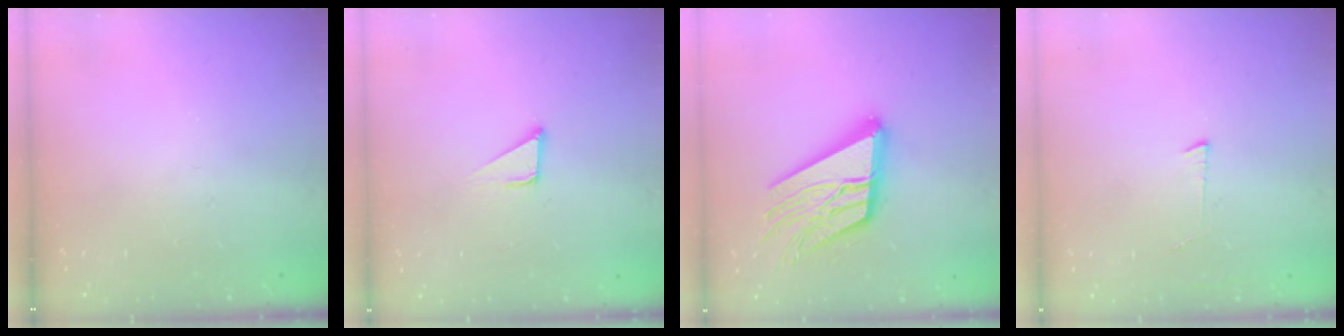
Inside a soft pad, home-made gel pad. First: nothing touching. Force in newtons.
{"total": 2.1, "press": 2.1, "slide": 0.0}
{"total": 19.8, "press": 19.7, "slide": 2.3}
{"total": 3.0, "press": 3.0, "slide": 0.3}